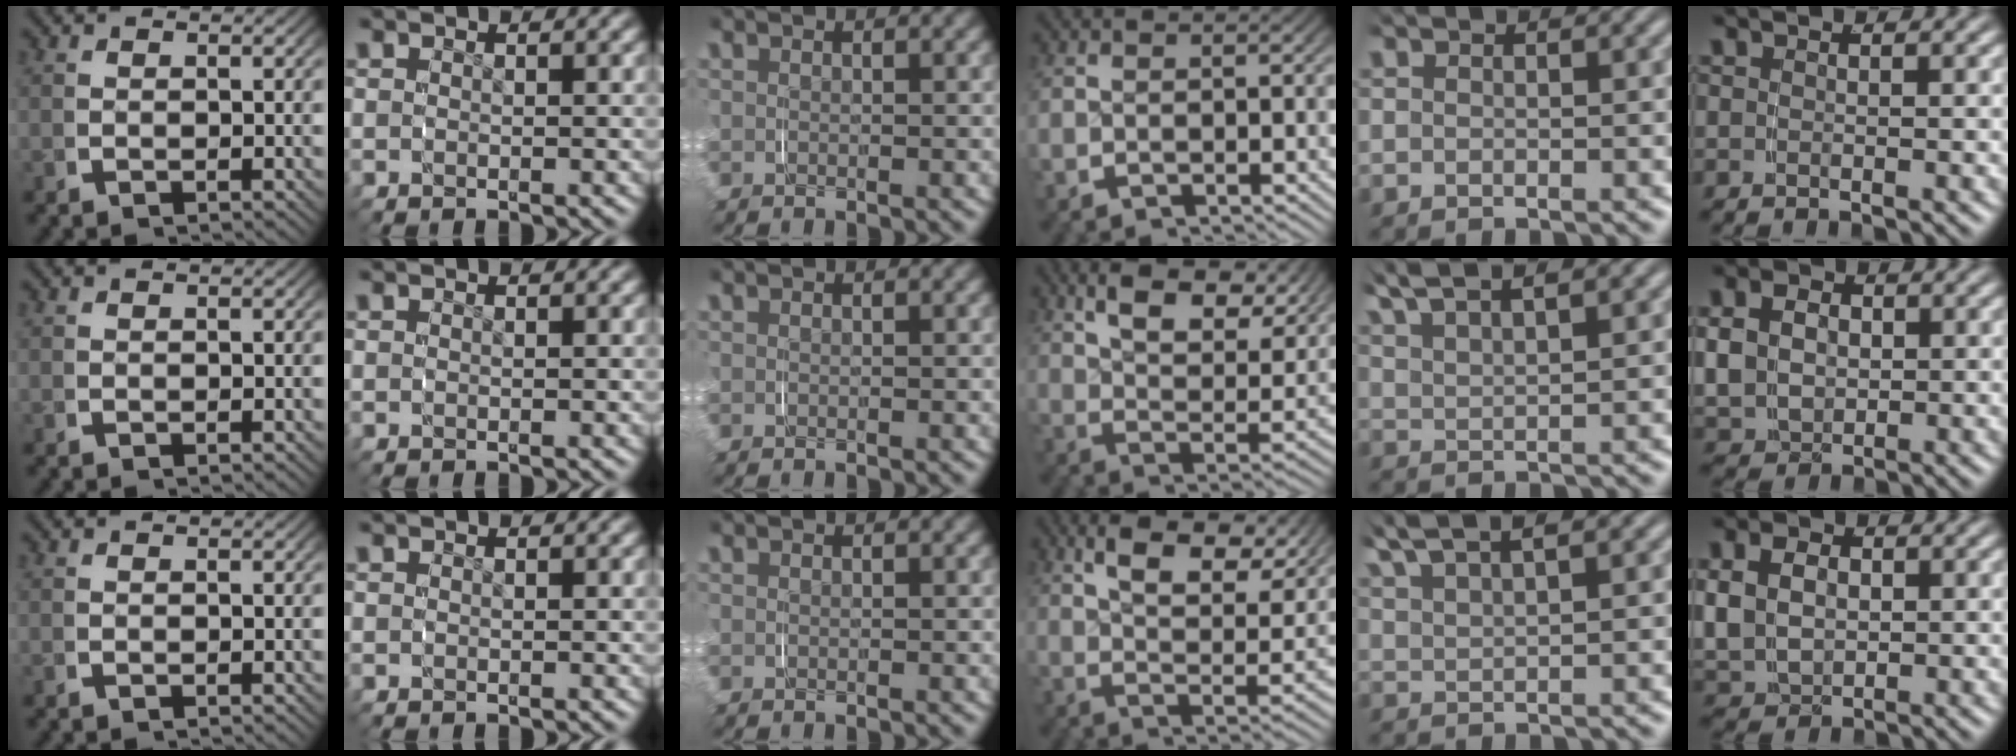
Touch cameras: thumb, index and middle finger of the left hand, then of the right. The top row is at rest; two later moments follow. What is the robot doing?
{"motion": "grasp_and_lifting", "object": "shorts"}